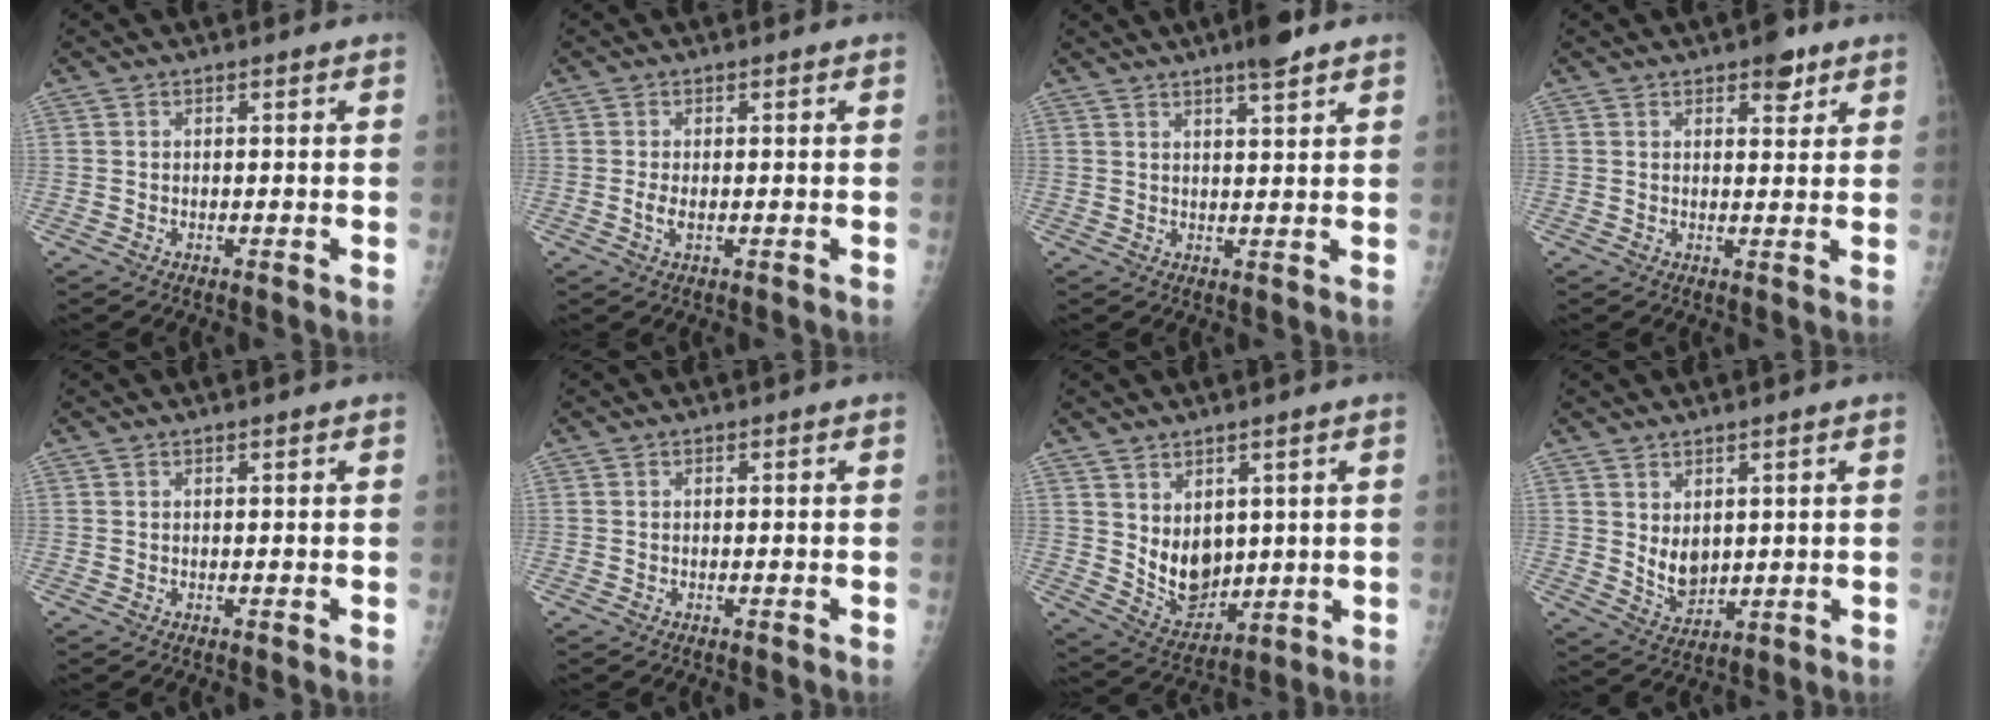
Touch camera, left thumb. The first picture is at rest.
{"total": 2.0, "force": [0.0, 0.8, 1.8], "torque": [-0.039, -0.001, 0.002]}
{"total": 4.7, "force": [3.4, 0.6, 3.2], "torque": [-0.046, -0.015, 0.052]}
{"total": 4.4, "force": [2.8, 2.1, 2.7], "torque": [-0.018, -0.012, 0.035]}
{"total": 0.6, "force": [0.4, 0.0, 0.4], "torque": [-0.007, -0.001, 0.008]}
{"total": 0.0}
{"total": 9.0, "force": [1.8, 6.3, 6.2], "torque": [-0.069, -0.031, 0.058]}
{"total": 5.9, "force": [1.8, 3.6, 4.3], "torque": [-0.056, -0.024, 0.047]}